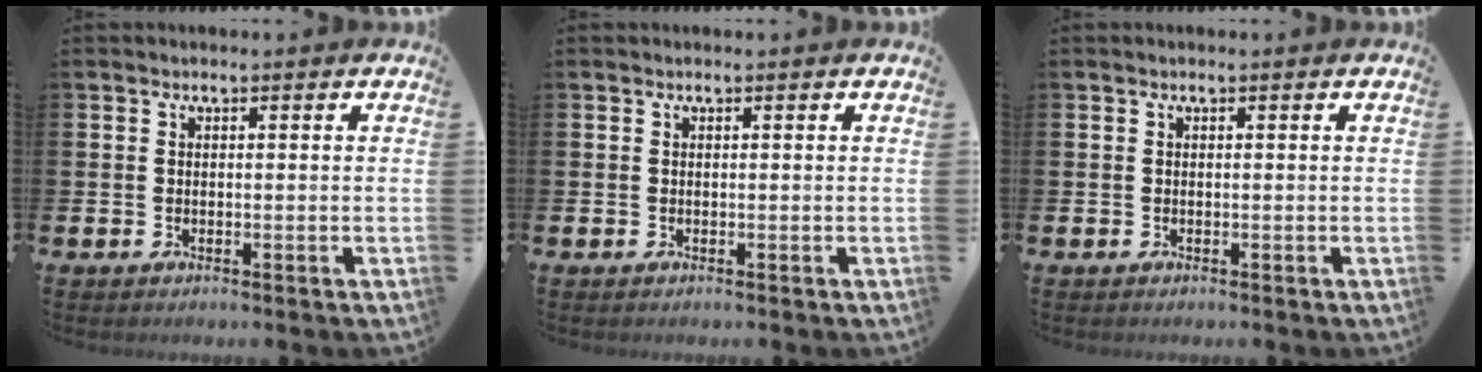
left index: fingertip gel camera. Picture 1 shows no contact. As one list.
[{"total": 0.0}, {"total": 0.0}]